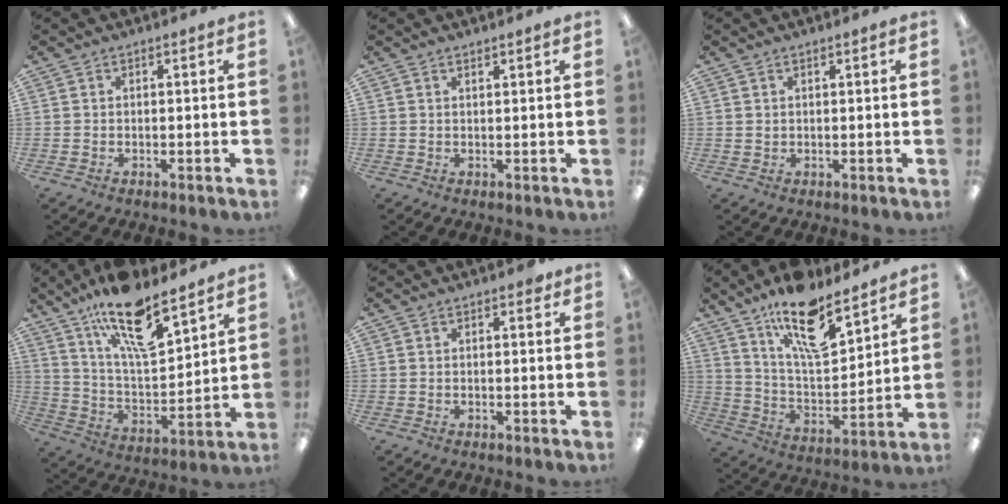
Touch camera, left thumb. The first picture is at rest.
{"total": 0.9, "force": [0.9, 0.1, 0.2], "torque": [-0.004, -0.001, 0.016]}
{"total": 0.8, "force": [0.7, 0.5, 0.1], "torque": [-0.004, 0.000, 0.013]}
{"total": 18.5, "force": [13.1, 6.3, 11.4], "torque": [-0.193, -0.073, 0.221]}
{"total": 0.9, "force": [0.5, 0.5, 0.6], "torque": [-0.005, -0.001, 0.007]}
{"total": 17.8, "force": [12.4, 6.5, 11.0], "torque": [-0.186, -0.066, 0.207]}